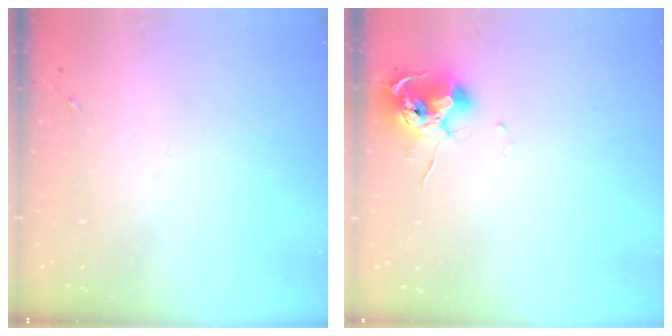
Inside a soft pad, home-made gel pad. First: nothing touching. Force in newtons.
{"total": 10.4, "press": 10.4, "slide": 1.1}